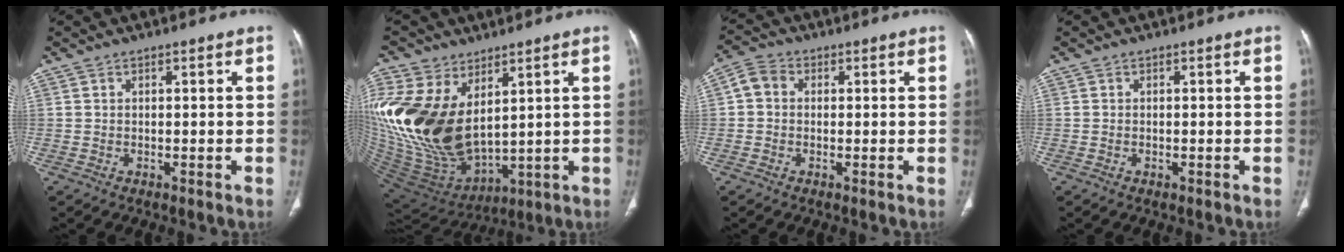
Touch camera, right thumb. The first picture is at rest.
{"total": 21.7, "force": [5.7, 13.3, 16.2], "torque": [-0.345, -0.040, 0.134]}
{"total": 4.0, "force": [0.2, 3.3, 2.2], "torque": [-0.036, 0.013, -0.004]}
{"total": 0.0}